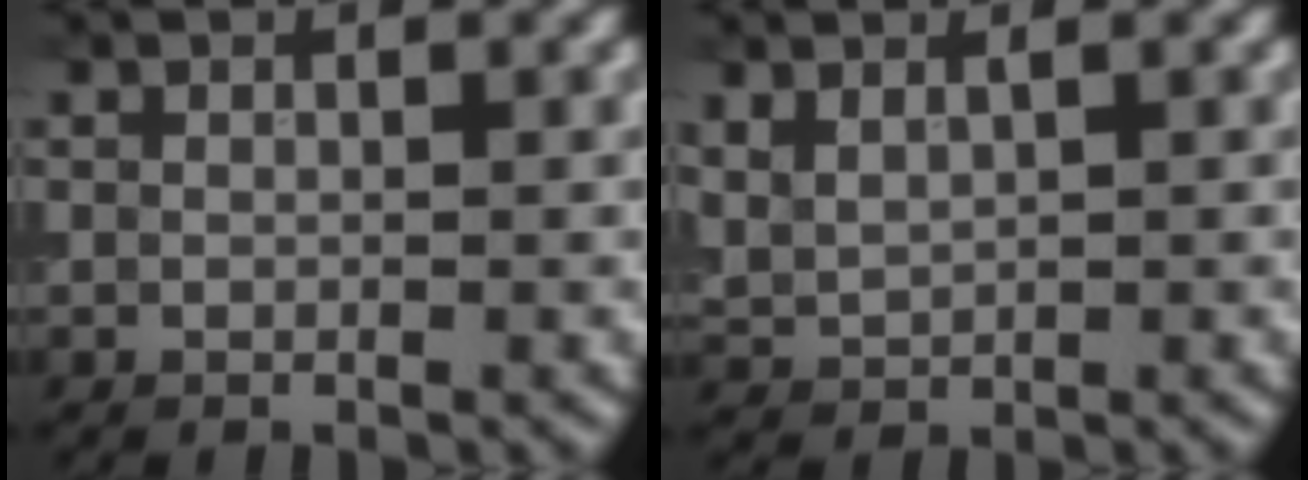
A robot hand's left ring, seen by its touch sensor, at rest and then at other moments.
{"total": 1.4, "force": [1.0, 0.6, 0.8], "torque": [-0.026, -0.001, 0.025]}